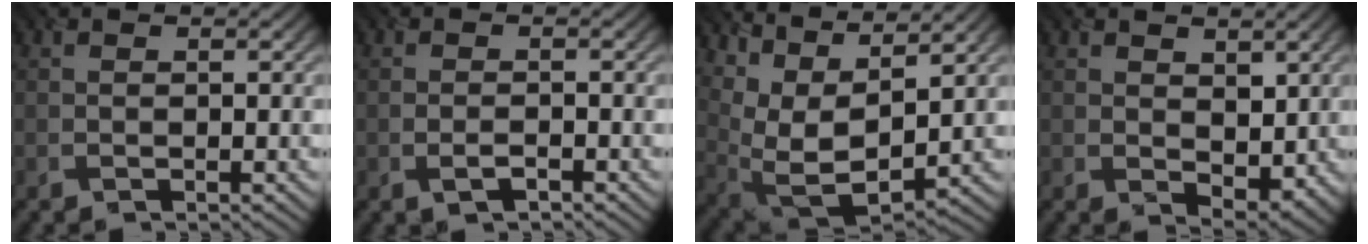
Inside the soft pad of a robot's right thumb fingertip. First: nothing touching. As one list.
[{"total": 1.7, "force": [-0.9, 0.7, 1.3], "torque": [-0.025, -0.001, -0.018]}, {"total": 11.6, "force": [6.2, 5.0, 8.4], "torque": [-0.200, 0.011, 0.122]}, {"total": 3.8, "force": [1.4, 2.4, 2.6], "torque": [-0.049, -0.012, 0.029]}]